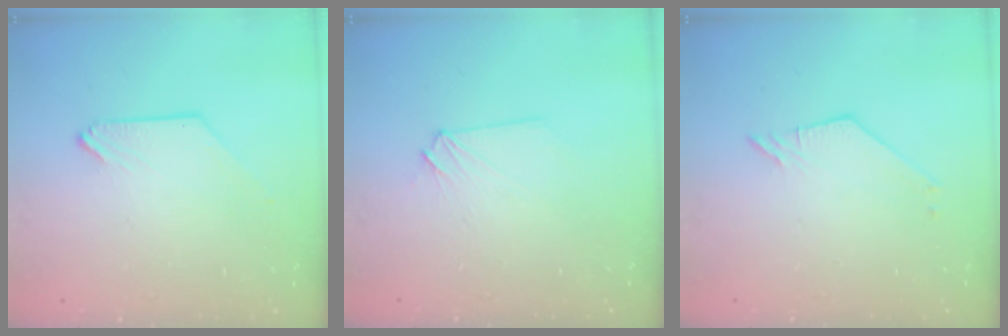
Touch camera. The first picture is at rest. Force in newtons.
{"total": 2.5, "press": 2.4, "slide": 0.4}
{"total": 2.1, "press": 2.1, "slide": 0.1}